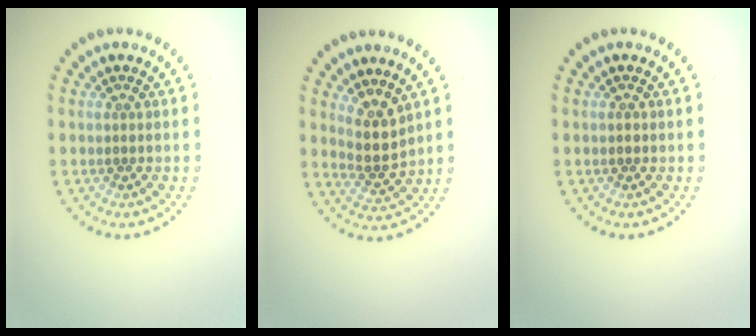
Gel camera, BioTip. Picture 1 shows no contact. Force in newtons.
{"total": 2.9, "press": 2.3, "slide": 1.8}
{"total": 0.7, "press": 0.7, "slide": 0.1}